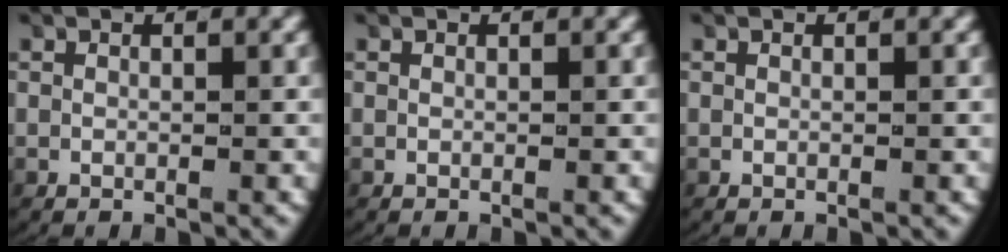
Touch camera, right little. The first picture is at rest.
{"total": 0.0}
{"total": 0.0}